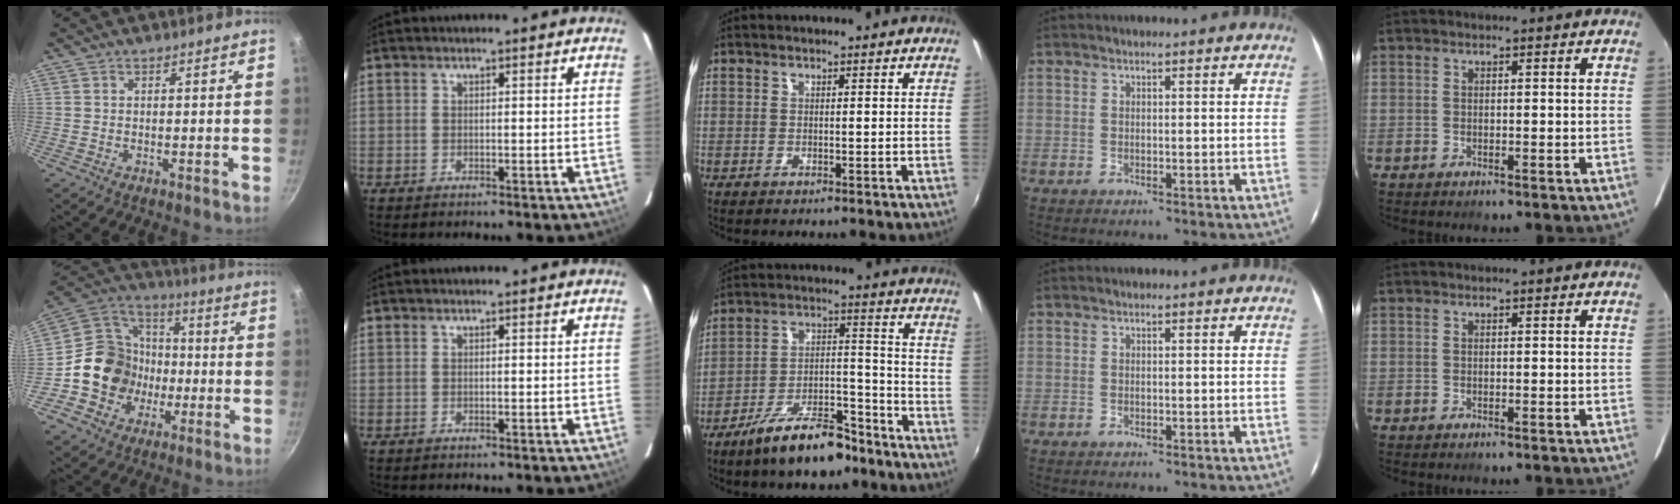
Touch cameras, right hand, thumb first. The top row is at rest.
{"thumb": {"total": 15.7, "force": [-3.4, 13.9, 6.3], "torque": [-0.075, 0.041, -0.067]}, "middle": {"total": 13.4, "force": [-10.1, 4.8, 7.4], "torque": [-0.131, 0.024, -0.158]}}